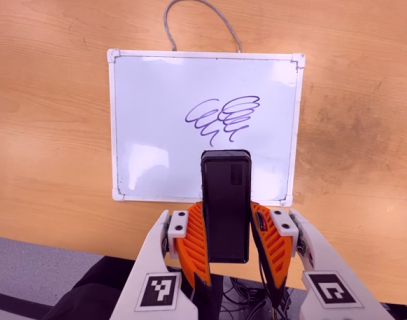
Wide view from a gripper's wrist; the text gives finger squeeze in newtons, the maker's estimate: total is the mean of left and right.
{"total": 4.4, "left": 3.2, "right": 5.5}